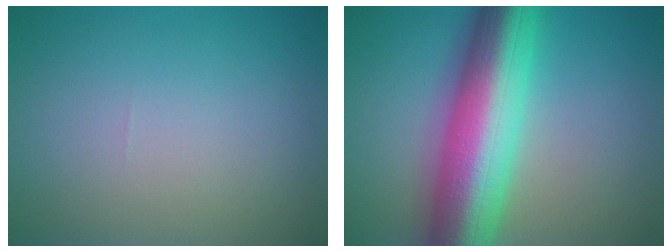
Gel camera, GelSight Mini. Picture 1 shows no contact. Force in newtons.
{"total": 13.1, "press": 13.1, "slide": 0.1}